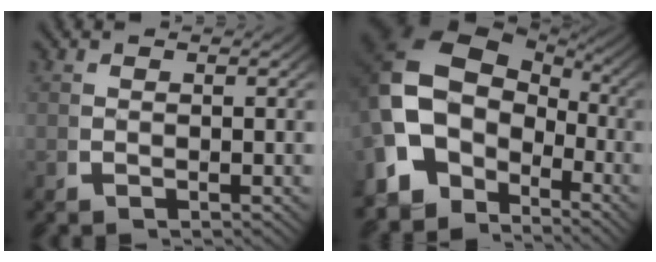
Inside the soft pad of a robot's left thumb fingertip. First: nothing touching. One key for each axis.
{"total": 14.9, "fx": -0.1, "fy": 10.7, "fz": 10.4, "tx": -0.227, "ty": -0.031, "tz": 0.001}